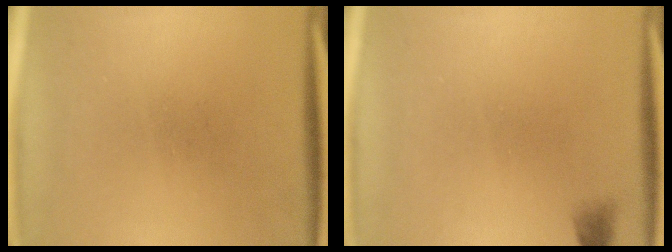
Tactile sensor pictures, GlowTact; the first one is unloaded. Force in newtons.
{"total": 1.2}